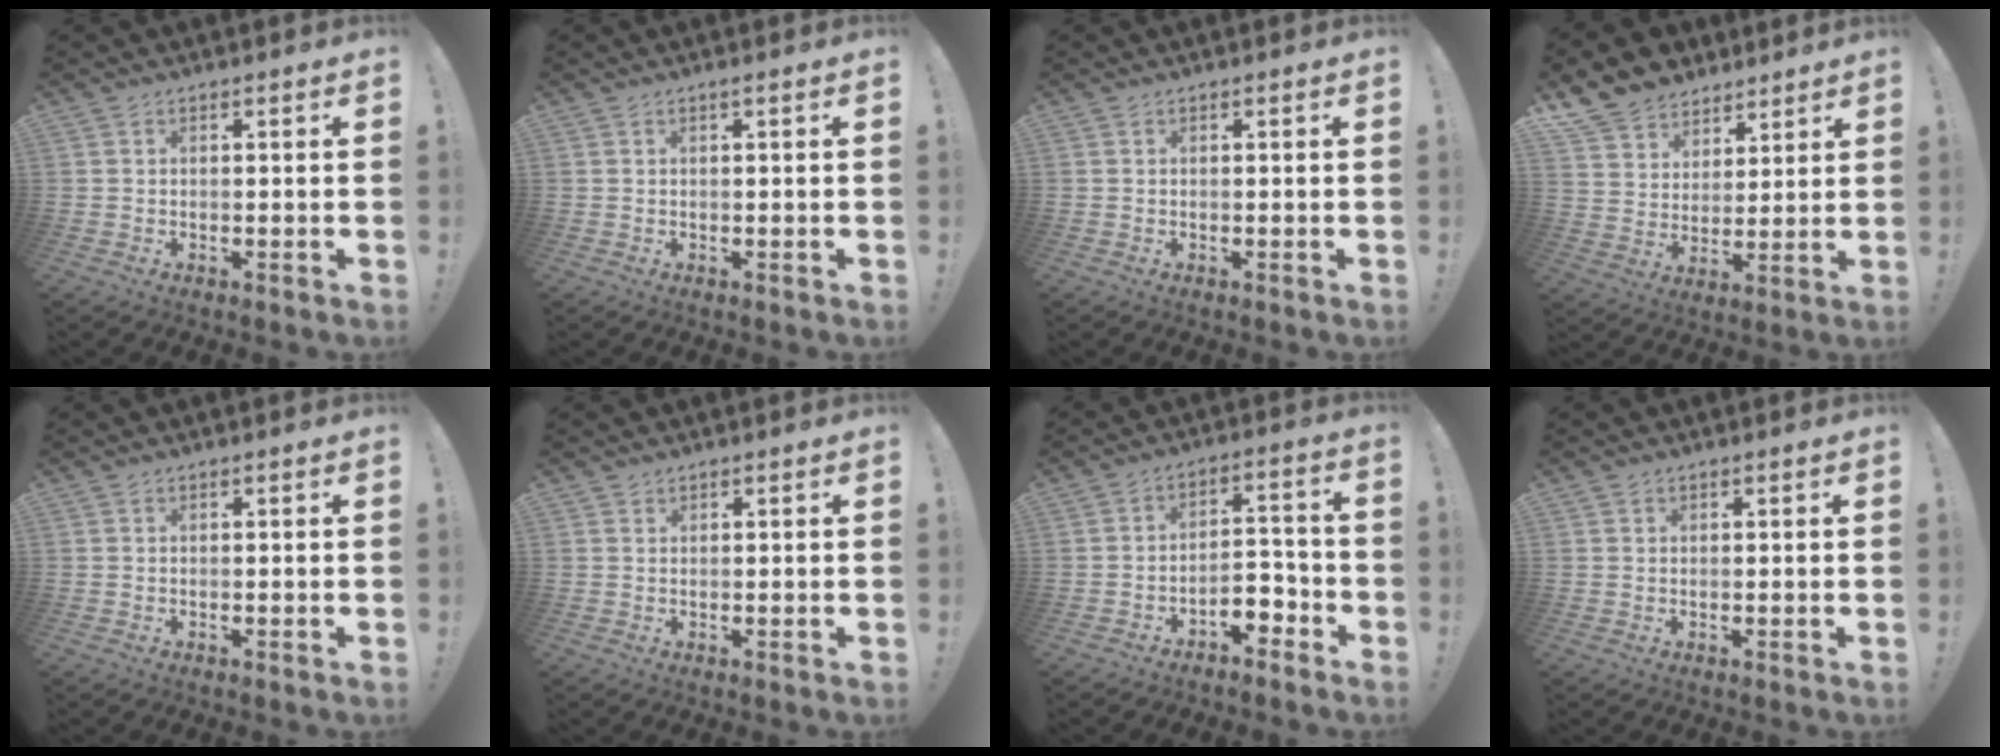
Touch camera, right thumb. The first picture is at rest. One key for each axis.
{"total": 0.8, "fx": 0.1, "fy": -0.2, "fz": 0.7, "tx": -0.014, "ty": 0.000, "tz": 0.001}
{"total": 0.0}
{"total": 10.6, "fx": 7.8, "fy": 7.0, "fz": 1.3, "tx": -0.029, "ty": -0.061, "tz": 0.156}
{"total": 0.0}
{"total": 0.7, "fx": 0.7, "fy": 0.3, "fz": 0.0, "tx": 0.007, "ty": -0.005, "tz": 0.012}
{"total": 7.0, "fx": -4.5, "fy": 3.7, "fz": 3.9, "tx": -0.060, "ty": 0.023, "tz": -0.079}
{"total": 0.6, "fx": 0.4, "fy": 0.5, "fz": 0.0, "tx": 0.007, "ty": -0.002, "tz": 0.007}